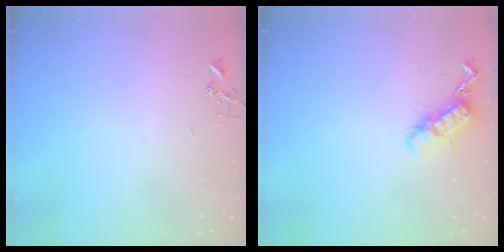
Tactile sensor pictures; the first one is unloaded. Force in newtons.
{"total": 12.1, "press": 12.1, "slide": 0.4}